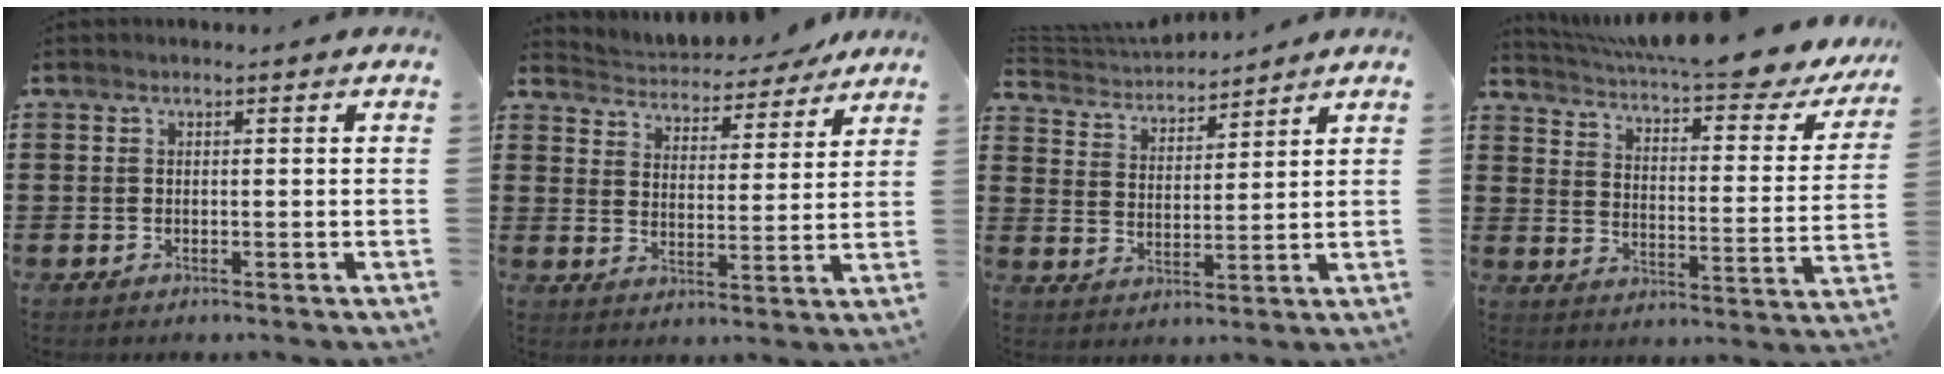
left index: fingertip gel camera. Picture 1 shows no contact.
{"total": 4.3, "force": [4.3, 0.6, 0.1], "torque": [-0.028, -0.029, 0.071]}
{"total": 3.8, "force": [3.6, 0.9, -0.3], "torque": [-0.016, -0.020, 0.062]}
{"total": 7.0, "force": [6.0, 0.0, 3.6], "torque": [-0.079, -0.045, 0.095]}